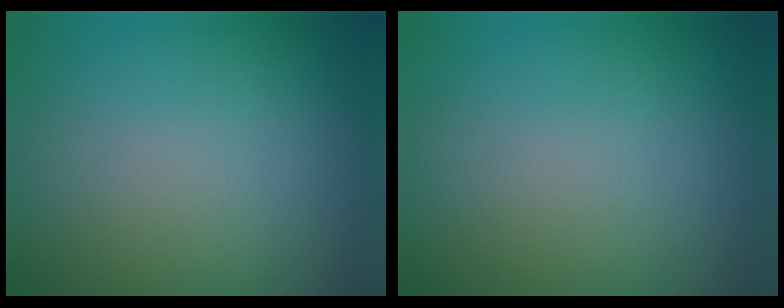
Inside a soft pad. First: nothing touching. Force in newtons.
{"total": 0.0}